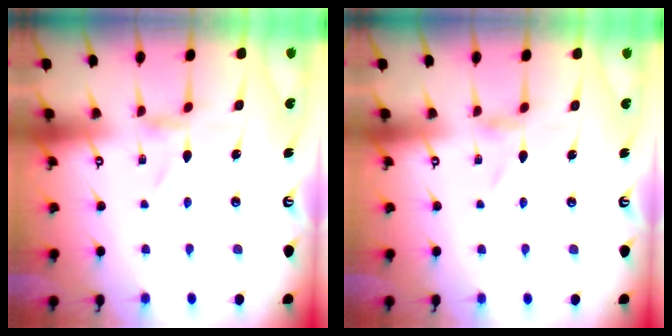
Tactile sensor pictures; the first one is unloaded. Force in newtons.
{"total": 0.0}